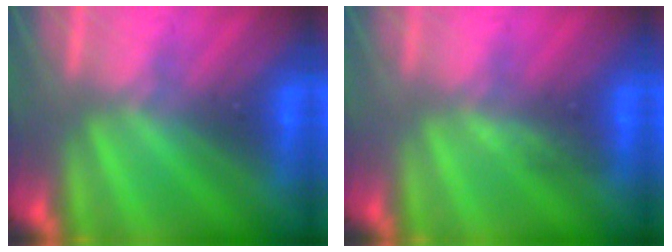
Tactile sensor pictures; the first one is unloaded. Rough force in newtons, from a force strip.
{"total": 3.1}